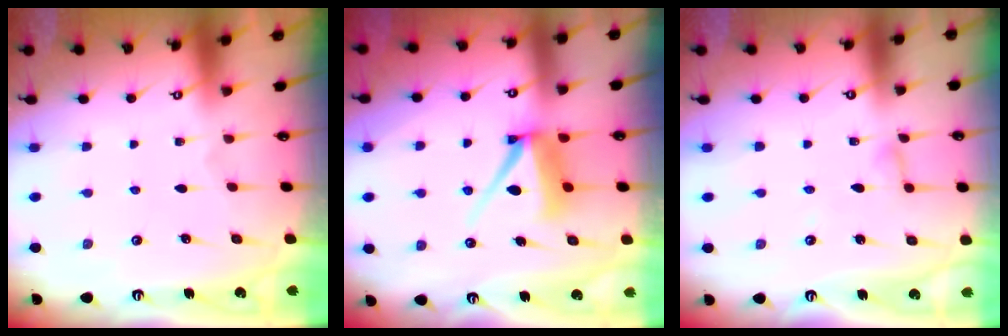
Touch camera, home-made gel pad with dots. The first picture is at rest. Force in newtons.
{"total": 8.3, "press": 8.3, "slide": 0.9}
{"total": 2.9, "press": 2.9, "slide": 0.3}